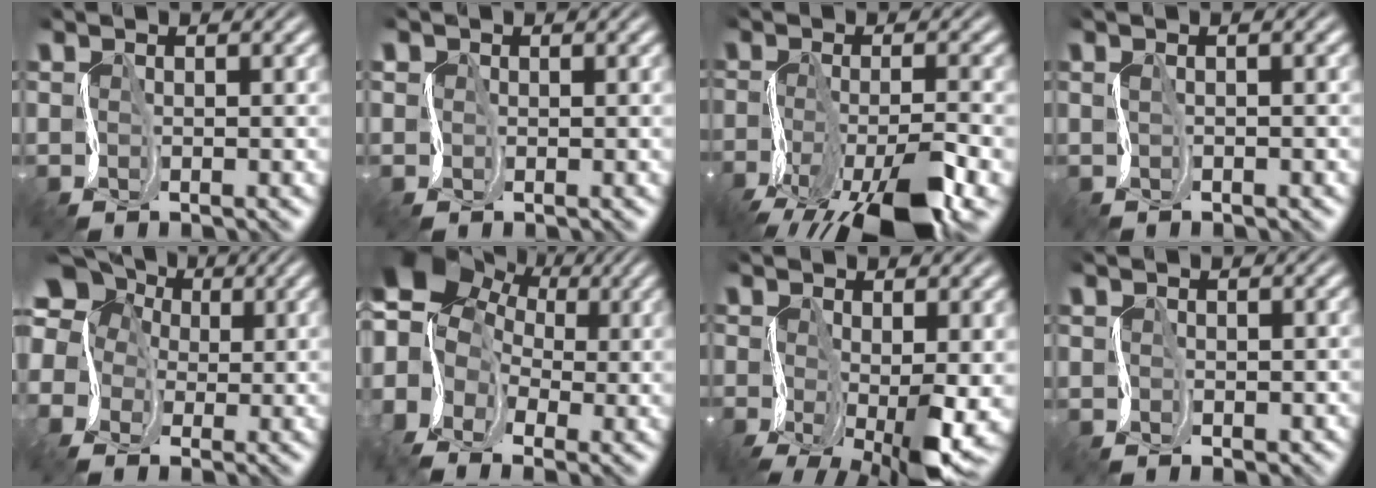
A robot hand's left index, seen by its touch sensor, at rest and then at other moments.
{"total": 1.7, "force": [0.3, 1.5, 0.6], "torque": [0.004, 0.011, 0.000]}
{"total": 9.2, "force": [-5.7, 2.2, 6.8], "torque": [-0.126, -0.012, -0.102]}
{"total": 0.8, "force": [0.6, 0.0, 0.6], "torque": [-0.015, 0.006, 0.006]}
{"total": 10.6, "force": [1.6, 9.2, 5.0], "torque": [-0.124, 0.045, -0.030]}
{"total": 10.6, "force": [1.5, 8.5, 6.2], "torque": [-0.119, 0.022, 0.013]}
{"total": 7.6, "force": [-2.7, 2.8, 6.5], "torque": [-0.114, -0.012, -0.042]}
{"total": 0.6, "force": [-0.3, 0.5, 0.3], "torque": [-0.002, -0.001, -0.005]}